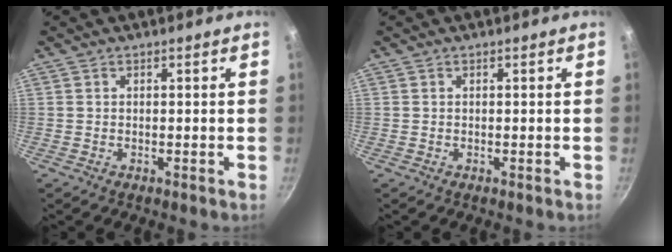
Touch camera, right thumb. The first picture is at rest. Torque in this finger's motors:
{"motor_torque": [-0.03, 0.01, 0.03, 0.03, 0.00]}